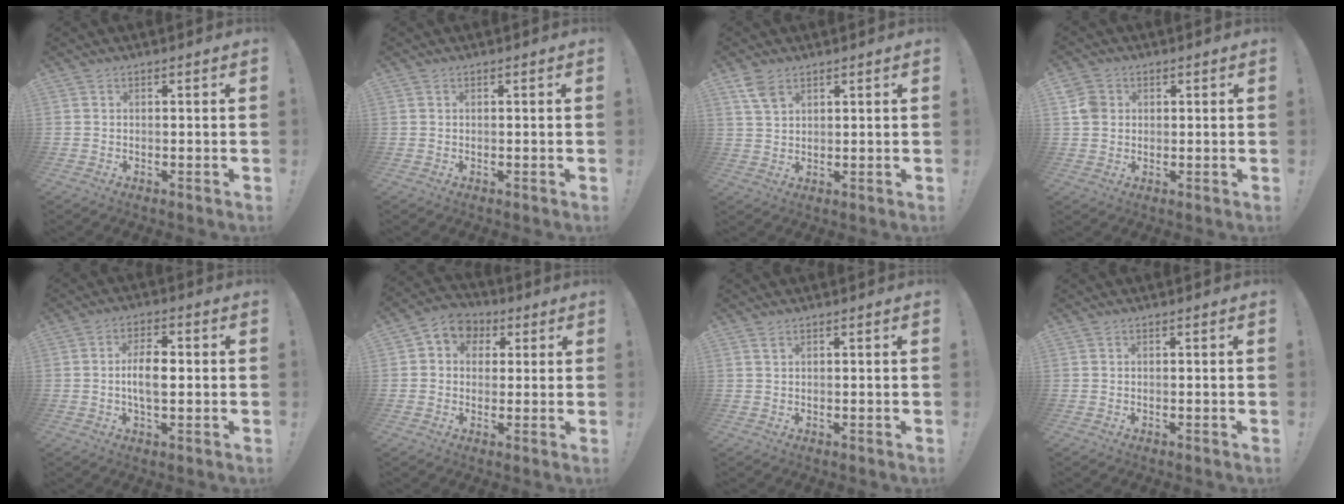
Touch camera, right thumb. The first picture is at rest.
{"total": 0.0}
{"total": 5.2, "force": [3.3, 2.6, 3.1], "torque": [-0.056, -0.015, 0.062]}
{"total": 5.2, "force": [1.3, 4.6, 2.1], "torque": [-0.033, 0.010, 0.029]}
{"total": 7.4, "force": [-0.5, 3.4, 6.6], "torque": [-0.114, 0.003, -0.016]}
{"total": 6.5, "force": [1.2, 5.9, 2.4], "torque": [-0.031, -0.001, 0.027]}
{"total": 1.3, "force": [0.7, 0.3, 1.0], "torque": [-0.019, -0.001, 0.012]}
{"total": 0.0}